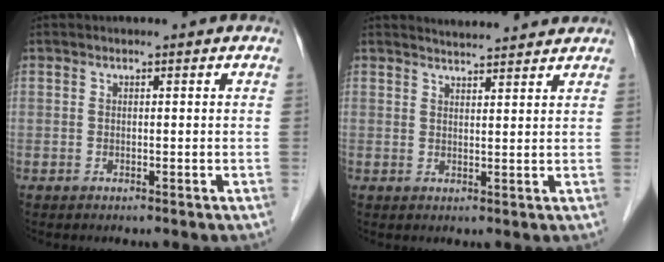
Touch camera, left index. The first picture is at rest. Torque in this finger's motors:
{"motor_torque": [0.17, -0.27, 0.05, -0.01]}